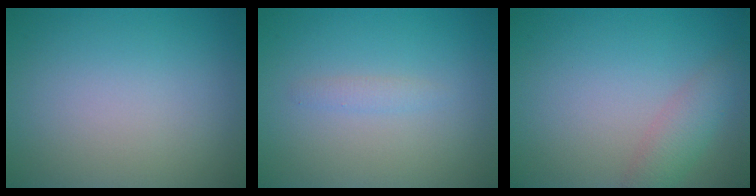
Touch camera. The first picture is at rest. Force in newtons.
{"total": 0.9, "press": 0.9, "slide": 0.0}
{"total": 2.5, "press": 2.5, "slide": 0.1}